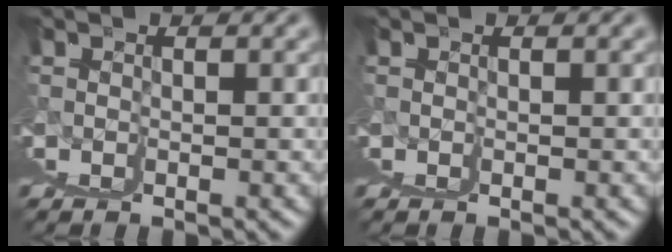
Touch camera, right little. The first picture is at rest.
{"total": 0.0}